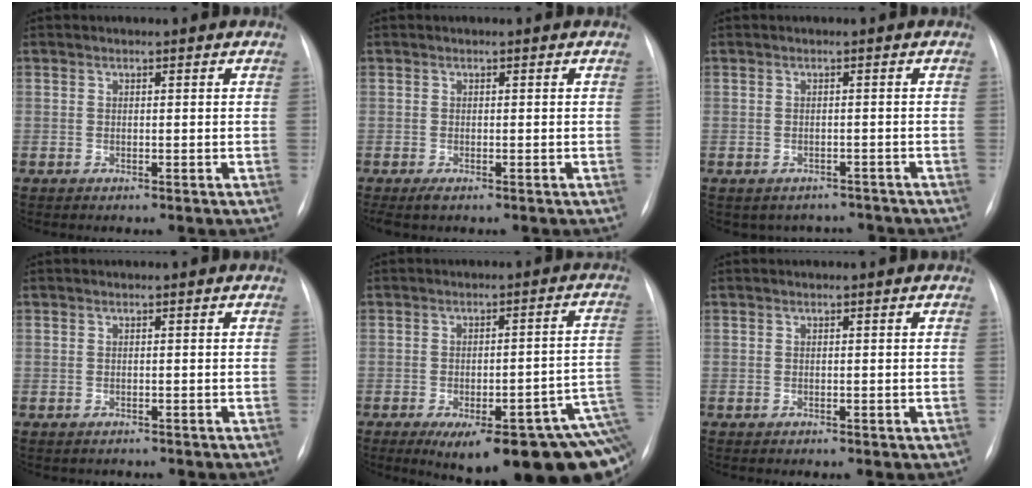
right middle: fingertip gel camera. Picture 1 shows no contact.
{"total": 1.3, "force": [-0.9, 0.4, 0.9], "torque": [-0.018, -0.004, -0.012]}
{"total": 4.7, "force": [-4.0, 2.4, -0.1], "torque": [0.011, 0.019, -0.045]}
{"total": 1.0, "force": [-0.9, 0.6, 0.0], "torque": [-0.006, 0.001, -0.011]}
{"total": 22.1, "force": [-11.3, 6.0, 18.0], "torque": [-0.134, 0.007, -0.131]}
{"total": 0.6, "force": [-0.3, 0.4, 0.2], "torque": [-0.001, 0.003, -0.003]}